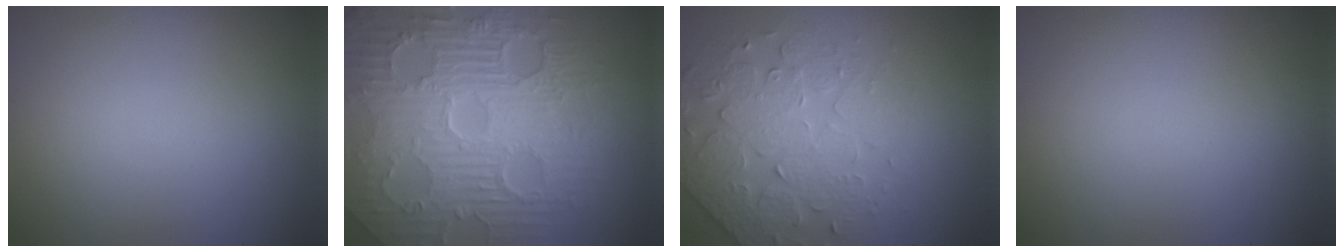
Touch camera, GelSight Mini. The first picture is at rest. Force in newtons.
{"total": 11.3, "press": 7.4, "slide": 8.6}
{"total": 4.6, "press": 3.8, "slide": 2.5}
{"total": 0.0}